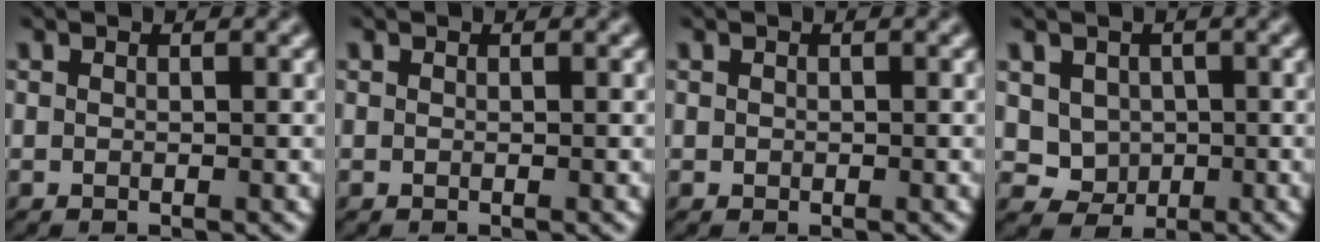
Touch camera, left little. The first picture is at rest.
{"total": 0.0}
{"total": 0.0}
{"total": 3.2, "force": [0.5, 2.9, 1.3], "torque": [-0.033, -0.008, 0.016]}